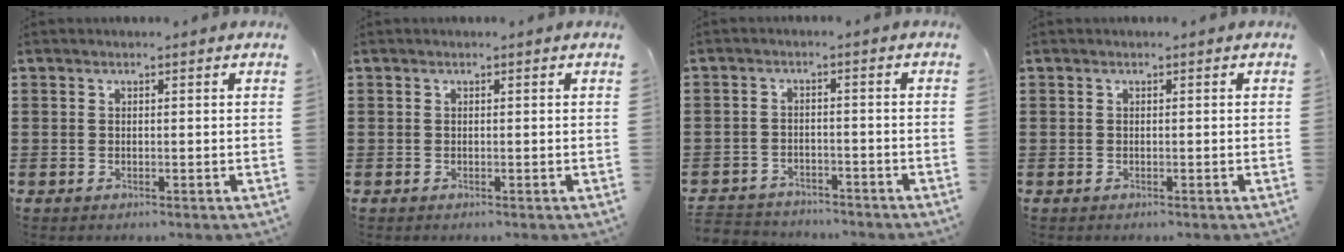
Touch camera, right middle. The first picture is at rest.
{"total": 0.0}
{"total": 3.3, "force": [-3.2, 0.9, -0.4], "torque": [-0.001, 0.002, -0.070]}
{"total": 0.0}